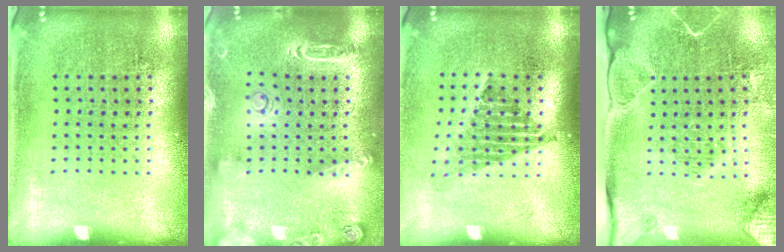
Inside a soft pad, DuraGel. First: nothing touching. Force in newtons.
{"total": 2.0, "press": 1.9, "slide": 0.5}
{"total": 1.3, "press": 1.0, "slide": 0.9}
{"total": 2.1, "press": 2.0, "slide": 0.6}